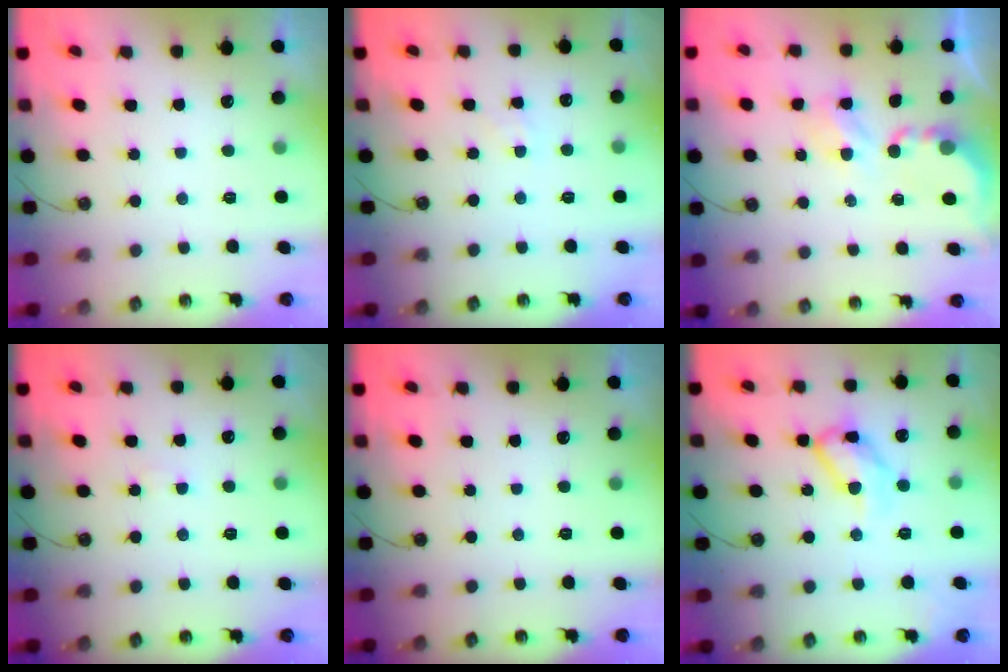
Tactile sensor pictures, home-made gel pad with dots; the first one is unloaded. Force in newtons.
{"total": 2.4, "press": 2.4, "slide": 0.2}
{"total": 4.0, "press": 4.0, "slide": 0.1}
{"total": 1.2, "press": 1.1, "slide": 0.2}
{"total": 0.0}
{"total": 12.0, "press": 12.0, "slide": 0.4}